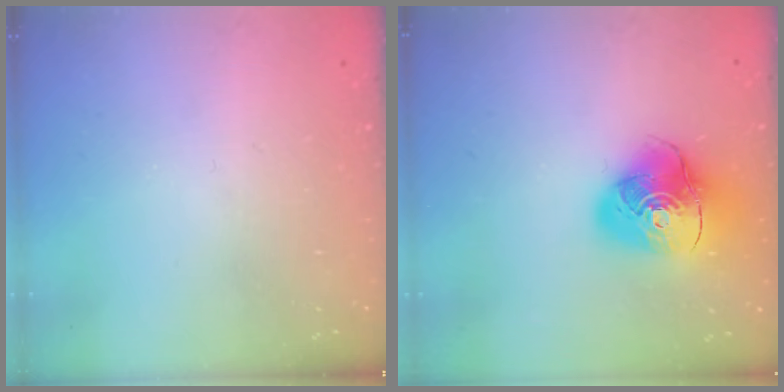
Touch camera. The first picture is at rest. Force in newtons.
{"total": 15.7, "press": 15.5, "slide": 2.0}